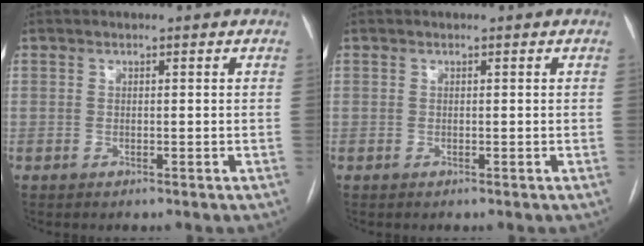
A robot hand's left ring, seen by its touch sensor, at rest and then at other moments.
{"total": 0.0}